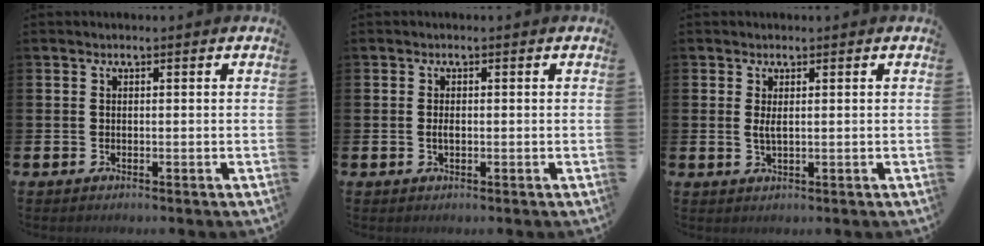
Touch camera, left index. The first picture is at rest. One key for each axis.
{"total": 1.1, "fx": -0.2, "fy": 0.5, "fz": 1.0, "tx": -0.018, "ty": 0.003, "tz": -0.005}
{"total": 1.4, "fx": 0.5, "fy": 0.4, "fz": 1.3, "tx": -0.024, "ty": 0.001, "tz": 0.008}